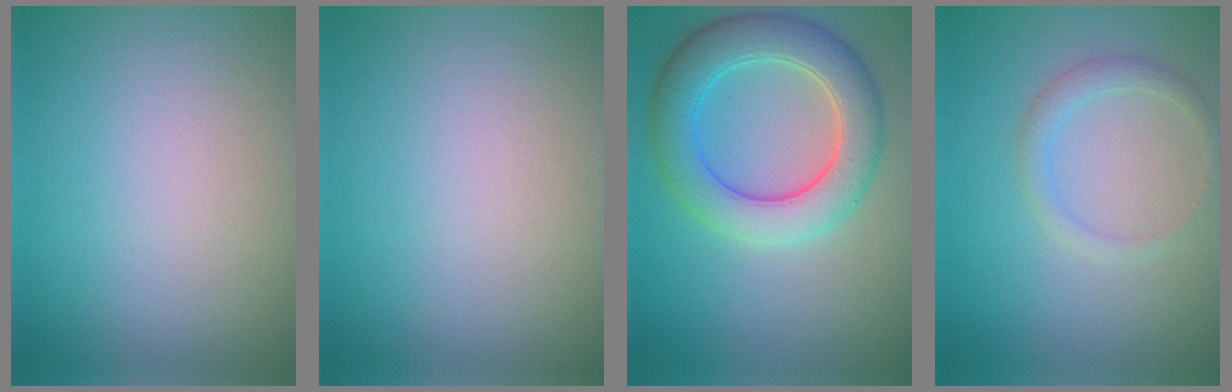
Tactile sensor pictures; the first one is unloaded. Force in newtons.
{"total": 0.0}
{"total": 6.4, "press": 6.4, "slide": 0.3}
{"total": 1.7, "press": 1.7, "slide": 0.1}